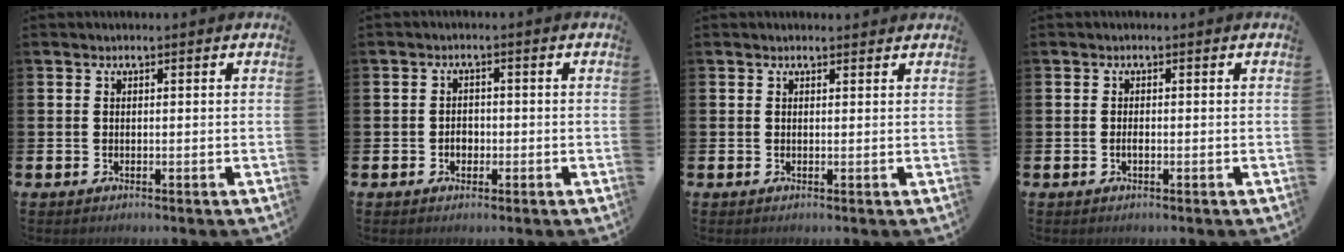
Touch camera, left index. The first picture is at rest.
{"total": 1.9, "force": [-0.5, 1.5, 1.0], "torque": [-0.009, 0.001, -0.015]}
{"total": 0.6, "force": [0.6, 0.2, 0.1], "torque": [0.006, -0.001, 0.009]}
{"total": 0.8, "force": [-0.2, 0.3, 0.7], "torque": [-0.017, 0.001, -0.004]}